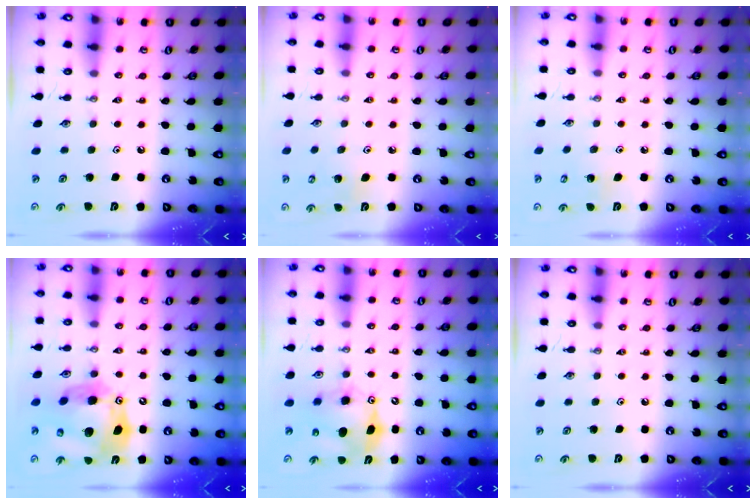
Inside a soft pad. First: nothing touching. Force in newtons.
{"total": 5.4, "press": 5.1, "slide": 1.9}
{"total": 4.7, "press": 4.7, "slide": 0.4}
{"total": 19.2, "press": 19.0, "slide": 2.2}
{"total": 9.4, "press": 9.4, "slide": 0.7}
{"total": 0.0}